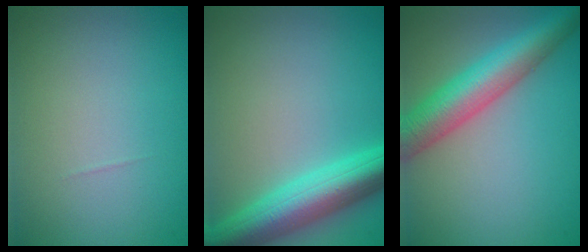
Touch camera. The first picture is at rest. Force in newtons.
{"total": 7.2, "press": 7.2, "slide": 0.2}
{"total": 7.2, "press": 7.2, "slide": 0.2}